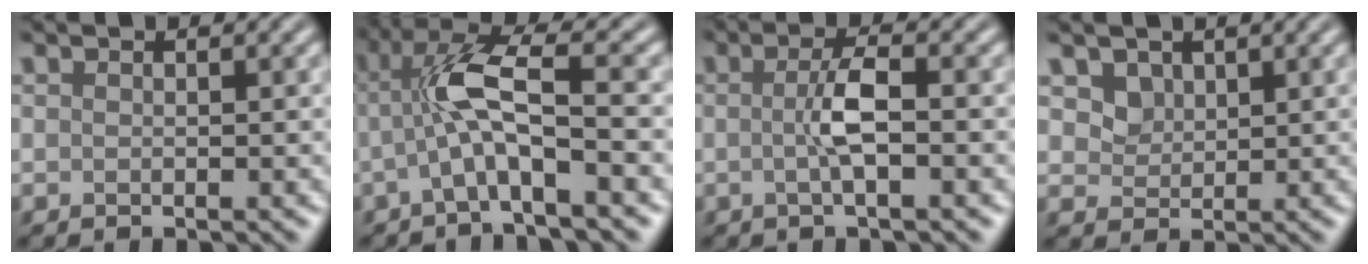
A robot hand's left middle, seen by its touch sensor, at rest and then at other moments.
{"total": 5.2, "force": [-1.2, 0.8, 5.0], "torque": [-0.107, 0.022, -0.028]}
{"total": 2.7, "force": [-0.3, 0.3, 2.7], "torque": [-0.057, 0.007, -0.008]}
{"total": 2.1, "force": [1.2, 1.5, 0.7], "torque": [-0.025, -0.016, 0.039]}